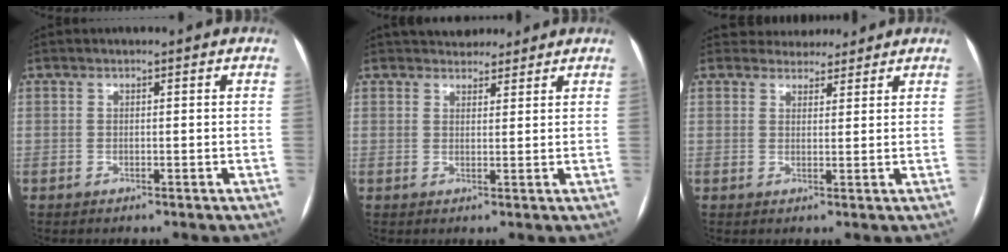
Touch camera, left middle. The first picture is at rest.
{"total": 5.7, "force": [5.1, 2.3, 1.1], "torque": [-0.003, 0.015, 0.071]}
{"total": 4.7, "force": [4.4, 1.8, 0.0], "torque": [0.007, 0.010, 0.058]}